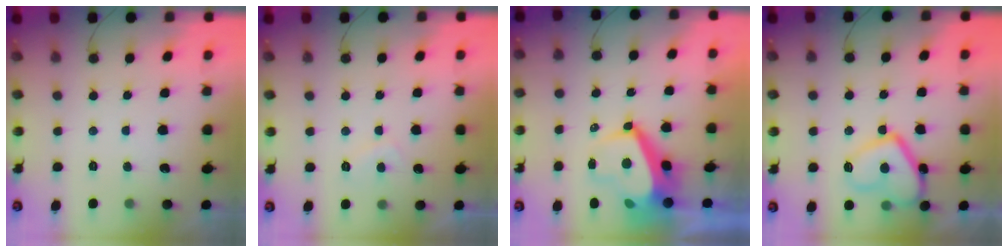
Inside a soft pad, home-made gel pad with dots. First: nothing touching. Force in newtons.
{"total": 2.7, "press": 2.5, "slide": 0.9}
{"total": 8.8, "press": 8.8, "slide": 0.7}
{"total": 10.9, "press": 10.9, "slide": 0.8}